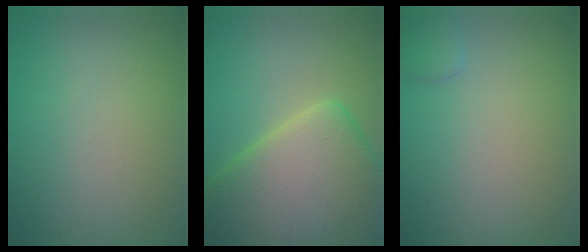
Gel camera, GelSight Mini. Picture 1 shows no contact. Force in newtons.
{"total": 12.3, "press": 12.3, "slide": 0.9}
{"total": 1.3, "press": 1.3, "slide": 0.1}